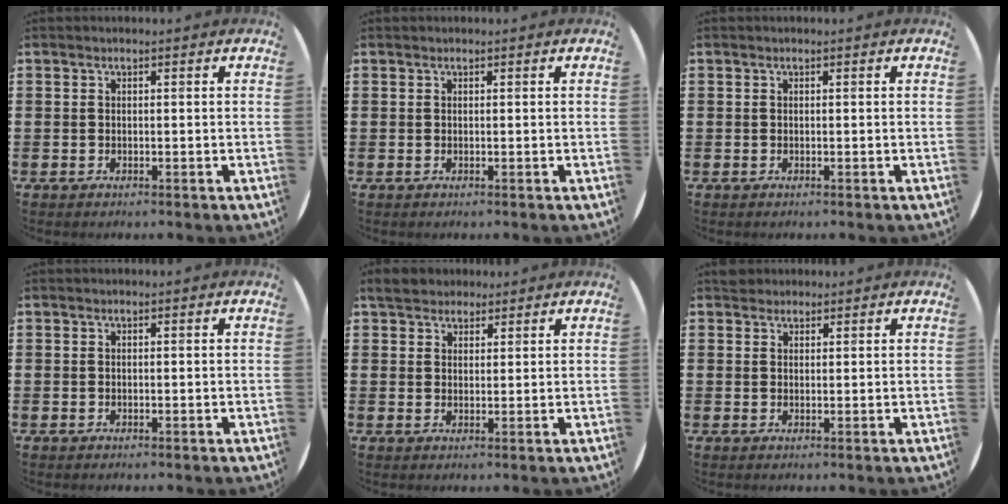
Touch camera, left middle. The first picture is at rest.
{"total": 0.0}
{"total": 0.0}
{"total": 0.0}
{"total": 3.4, "force": [3.1, 1.4, 0.6], "torque": [-0.012, -0.001, 0.058]}
{"total": 1.5, "force": [1.4, 0.6, 0.0], "torque": [0.006, 0.002, 0.026]}